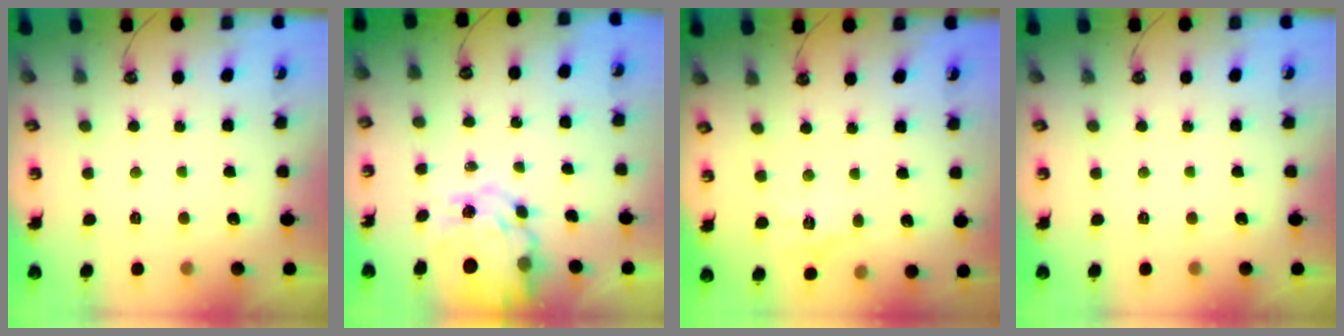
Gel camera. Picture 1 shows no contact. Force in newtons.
{"total": 15.1, "press": 15.0, "slide": 1.3}
{"total": 4.7, "press": 4.7, "slide": 0.4}
{"total": 0.0}